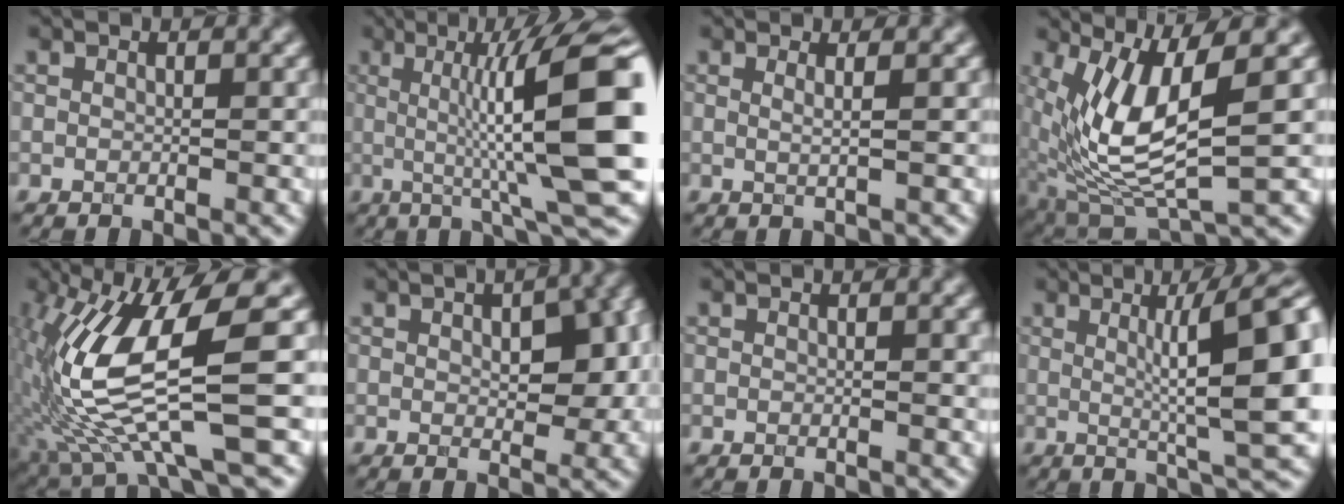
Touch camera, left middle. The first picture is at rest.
{"total": 12.9, "force": [0.9, 2.5, 12.7], "torque": [-0.169, 0.012, 0.018]}
{"total": 1.4, "force": [0.5, 0.5, 1.2], "torque": [-0.020, -0.001, -0.006]}
{"total": 9.5, "force": [0.7, 3.2, 8.9], "torque": [-0.194, -0.018, 0.022]}
{"total": 12.5, "force": [-0.9, 3.1, 12.1], "torque": [-0.247, -0.015, -0.002]}
{"total": 7.3, "force": [0.9, 3.6, 6.3], "torque": [-0.074, 0.006, 0.025]}
{"total": 1.1, "force": [0.1, 0.3, 1.0], "torque": [-0.009, 0.002, 0.000]}
{"total": 11.2, "force": [1.6, 2.1, 10.9], "torque": [-0.125, 0.010, 0.026]}